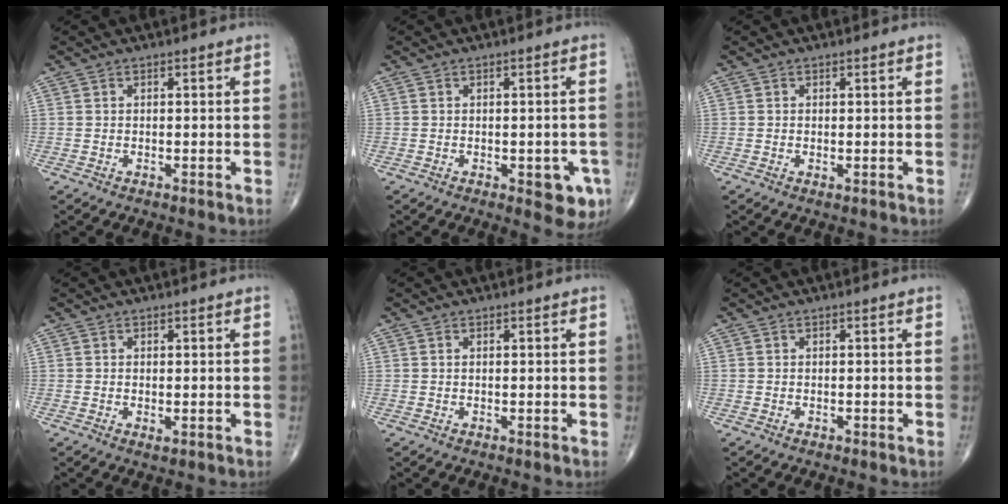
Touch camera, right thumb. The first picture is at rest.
{"total": 5.9, "force": [-2.1, 2.7, 4.7], "torque": [-0.029, -0.002, -0.022]}
{"total": 0.5, "force": [-0.1, 0.3, 0.4], "torque": [-0.010, -0.003, -0.001]}
{"total": 0.9, "force": [-0.1, 0.4, 0.8], "torque": [-0.016, -0.004, -0.002]}
{"total": 0.0}
{"total": 0.0}